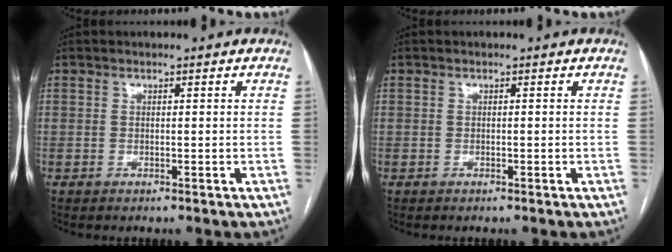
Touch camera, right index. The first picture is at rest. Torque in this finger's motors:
{"motor_torque": [0.00, 0.00, 0.03, 0.00]}